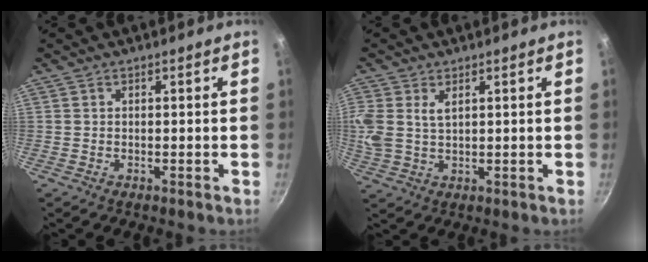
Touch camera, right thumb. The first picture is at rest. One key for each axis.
{"total": 7.9, "fx": 2.7, "fy": 5.0, "fz": 5.5, "tx": -0.126, "ty": 0.006, "tz": 0.058}